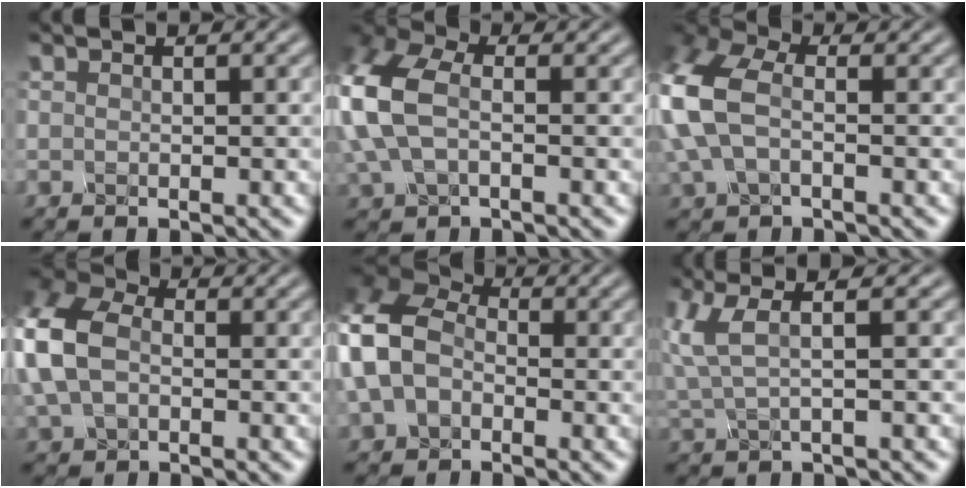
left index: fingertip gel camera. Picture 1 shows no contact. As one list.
[{"total": 5.9, "force": [1.2, 3.7, 4.5], "torque": [-0.159, 0.012, 0.028]}, {"total": 5.7, "force": [0.9, 3.5, 4.4], "torque": [-0.162, 0.008, 0.022]}, {"total": 6.5, "force": [1.1, 4.8, 4.2], "torque": [-0.142, 0.015, 0.020]}, {"total": 7.4, "force": [-0.3, 5.6, 4.8], "torque": [-0.153, 0.006, -0.008]}, {"total": 1.7, "force": [1.2, -0.5, 1.2], "torque": [-0.047, 0.010, 0.033]}]